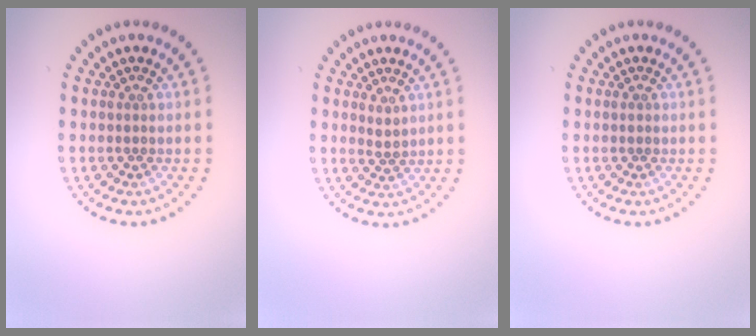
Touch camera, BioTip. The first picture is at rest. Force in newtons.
{"total": 1.2, "press": 1.0, "slide": 0.7}
{"total": 0.7, "press": 0.7, "slide": 0.0}